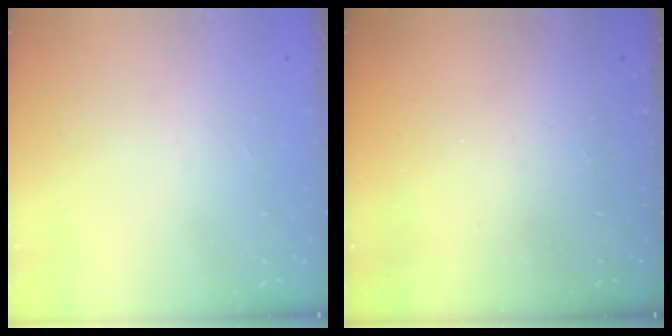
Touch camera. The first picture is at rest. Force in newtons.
{"total": 0.0}